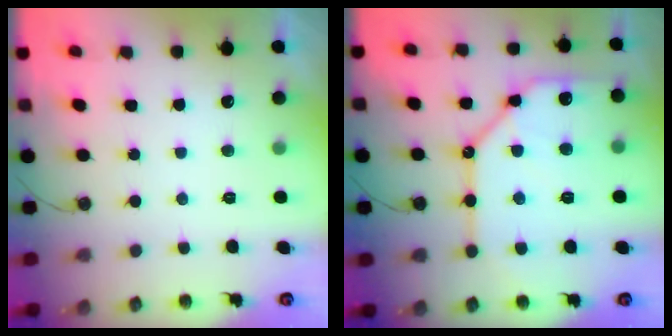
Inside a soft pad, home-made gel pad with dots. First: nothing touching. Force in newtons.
{"total": 17.7, "press": 17.6, "slide": 2.0}